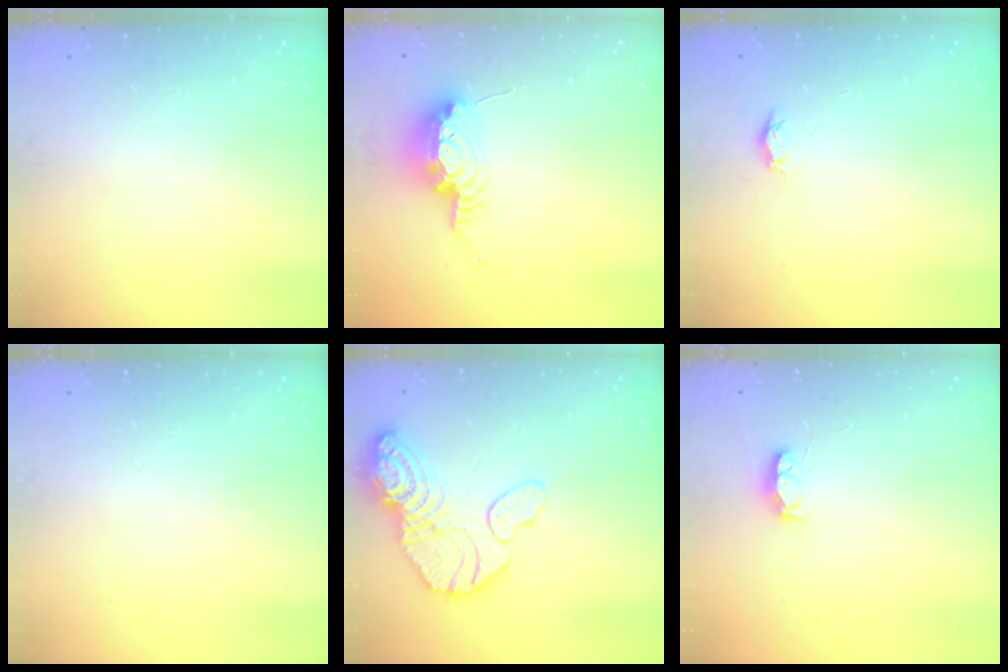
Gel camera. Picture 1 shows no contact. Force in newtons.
{"total": 15.2, "press": 10.9, "slide": 10.5}
{"total": 2.8, "press": 2.8, "slide": 0.3}
{"total": 0.0}
{"total": 15.5, "press": 15.4, "slide": 2.1}
{"total": 4.1, "press": 4.0, "slide": 0.9}